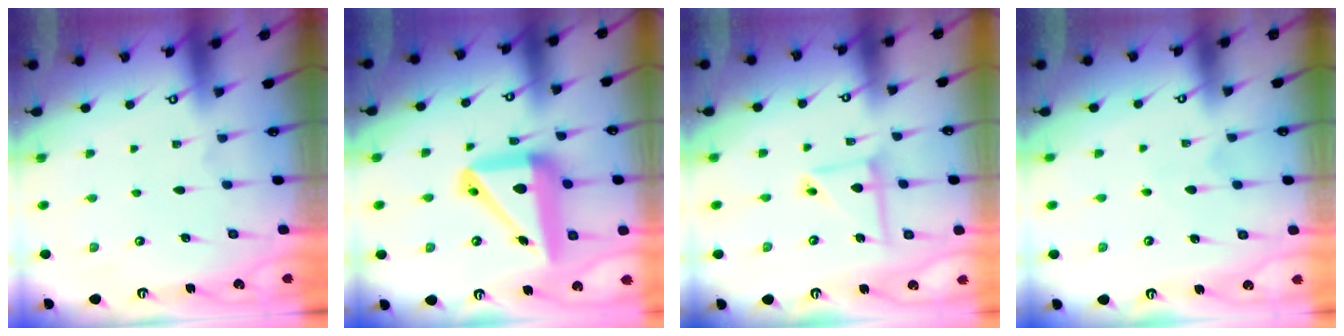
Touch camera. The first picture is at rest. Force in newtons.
{"total": 18.7, "press": 18.5, "slide": 2.6}
{"total": 7.9, "press": 7.9, "slide": 0.6}
{"total": 3.9, "press": 3.9, "slide": 0.2}